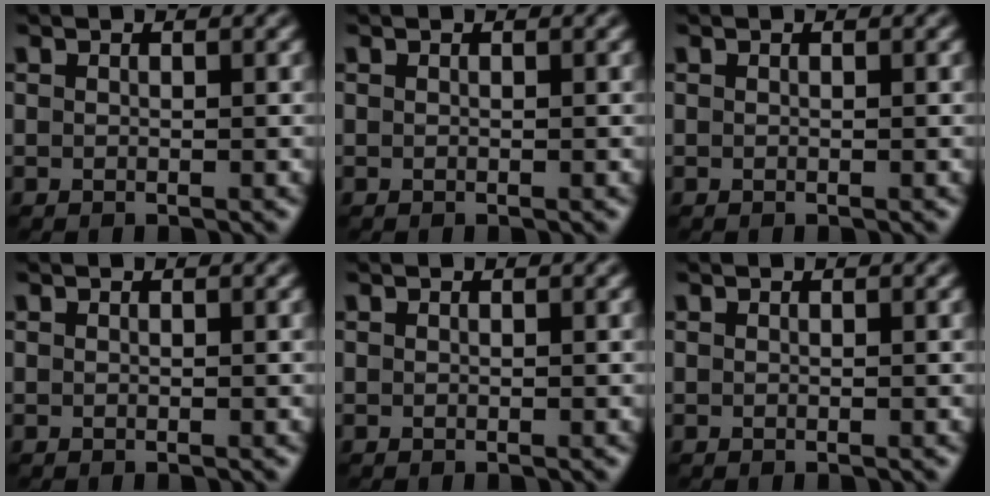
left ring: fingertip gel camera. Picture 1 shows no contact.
{"total": 0.0}
{"total": 0.0}
{"total": 0.0}
{"total": 0.0}
{"total": 0.0}